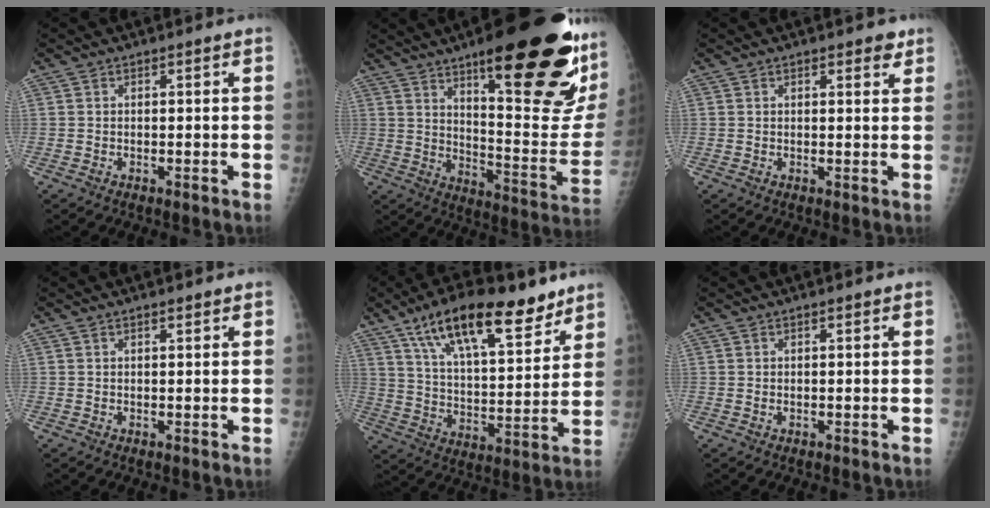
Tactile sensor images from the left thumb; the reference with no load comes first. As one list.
[{"total": 30.4, "force": [16.1, 7.3, 24.8], "torque": [-0.267, -0.060, 0.244]}, {"total": 2.6, "force": [1.8, 1.1, 1.6], "torque": [-0.007, -0.007, 0.019]}, {"total": 0.8, "force": [0.6, 0.2, 0.5], "torque": [-0.008, -0.002, 0.010]}, {"total": 21.1, "force": [13.6, 7.7, 14.1], "torque": [-0.199, -0.048, 0.229]}, {"total": 0.6, "force": [0.2, 0.2, 0.5], "torque": [-0.011, 0.002, 0.006]}]